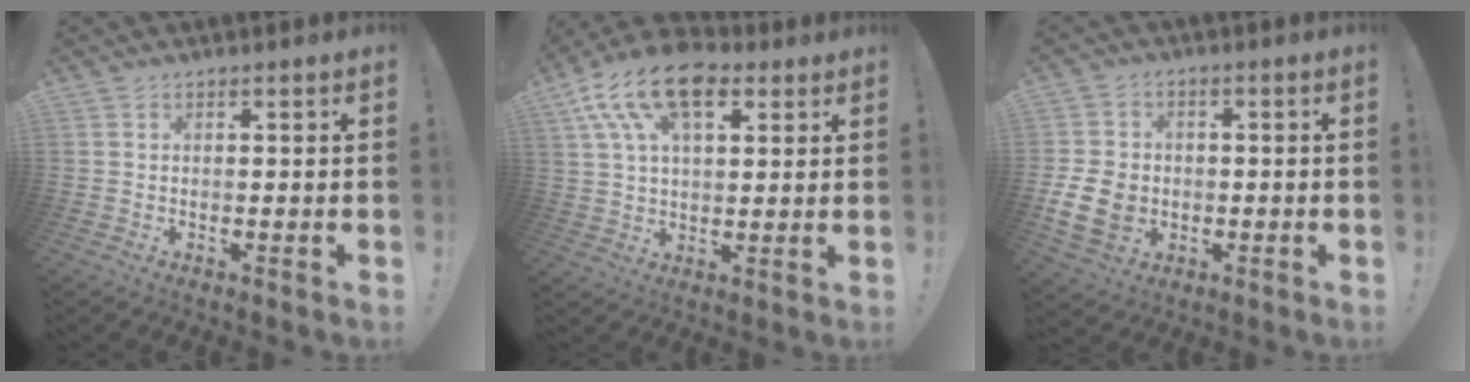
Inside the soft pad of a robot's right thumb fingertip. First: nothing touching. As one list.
[{"total": 16.9, "force": [8.2, 9.1, 11.7], "torque": [-0.203, -0.029, 0.148]}, {"total": 12.3, "force": [-2.1, 9.9, 7.0], "torque": [-0.126, 0.011, -0.037]}]